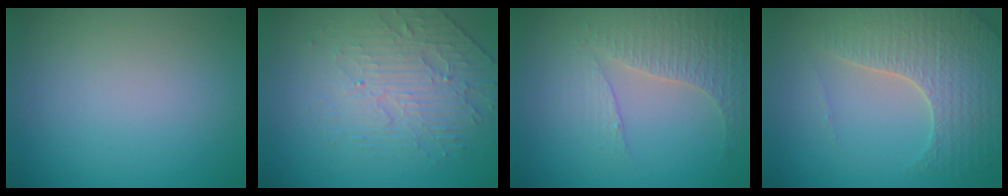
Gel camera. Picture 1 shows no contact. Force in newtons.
{"total": 4.5, "press": 3.4, "slide": 3.0}
{"total": 4.2, "press": 3.0, "slide": 2.9}
{"total": 5.1, "press": 4.5, "slide": 2.3}